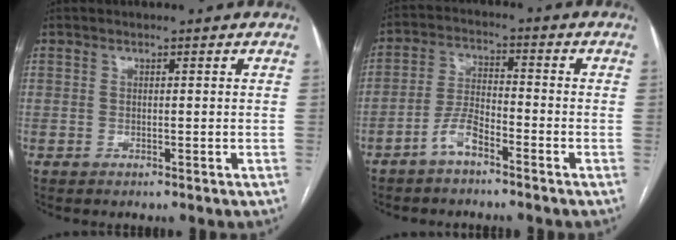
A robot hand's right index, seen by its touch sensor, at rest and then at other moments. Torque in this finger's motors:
{"motor_torque": [0.11, -0.33, 0.11, 0.07]}